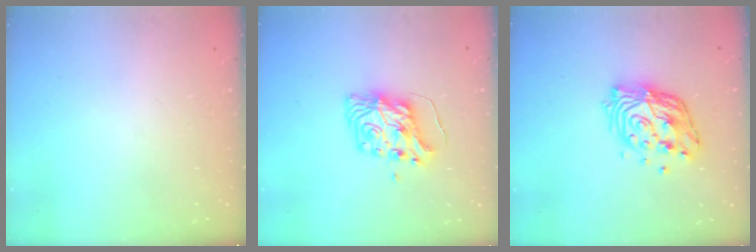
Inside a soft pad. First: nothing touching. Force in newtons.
{"total": 8.9, "press": 8.9, "slide": 0.3}
{"total": 14.3, "press": 14.2, "slide": 1.2}